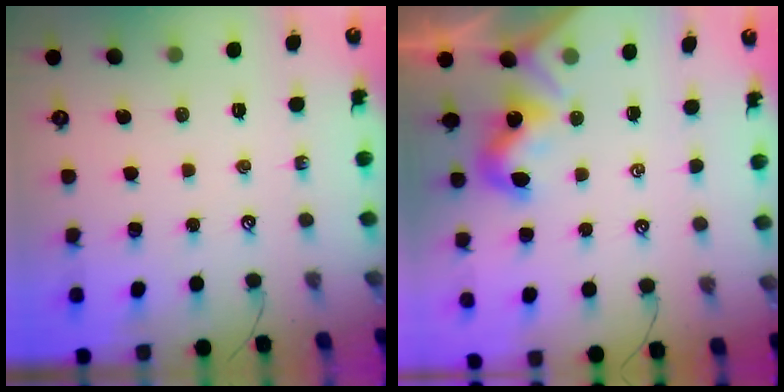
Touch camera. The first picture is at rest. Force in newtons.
{"total": 2.0, "press": 1.9, "slide": 0.4}